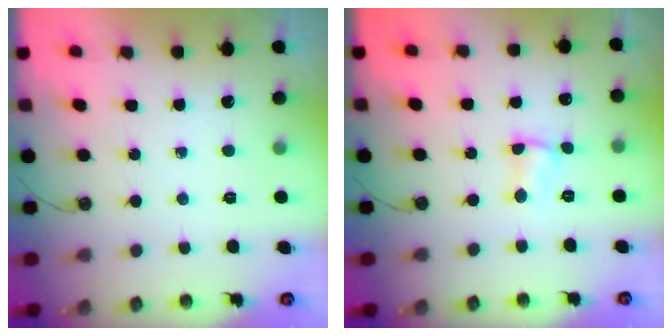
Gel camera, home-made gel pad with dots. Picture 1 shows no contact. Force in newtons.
{"total": 3.9, "press": 2.5, "slide": 2.9}